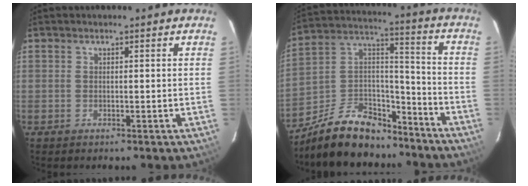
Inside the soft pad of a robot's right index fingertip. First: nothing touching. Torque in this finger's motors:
{"motor_torque": [0.99, -1.10, 0.24, 0.02]}